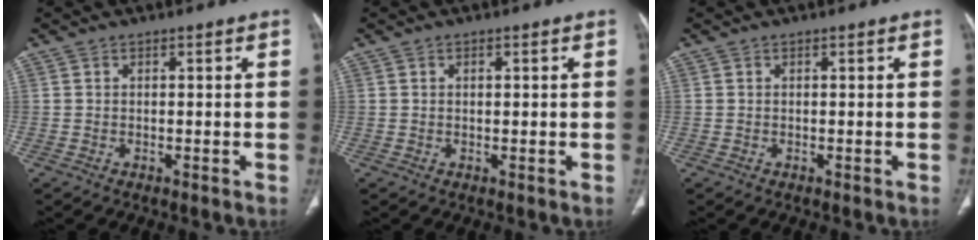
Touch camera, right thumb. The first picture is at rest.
{"total": 0.9, "force": [0.3, 0.4, 0.7], "torque": [-0.008, -0.005, 0.003]}
{"total": 0.0}